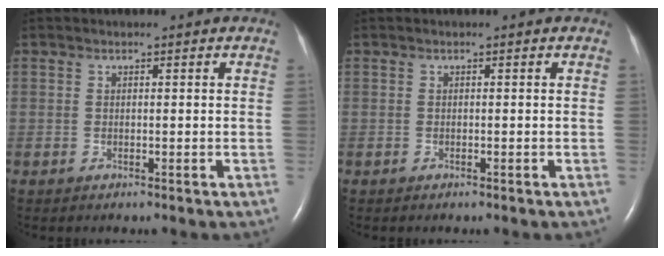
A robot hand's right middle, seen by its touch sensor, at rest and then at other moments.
{"total": 0.0}